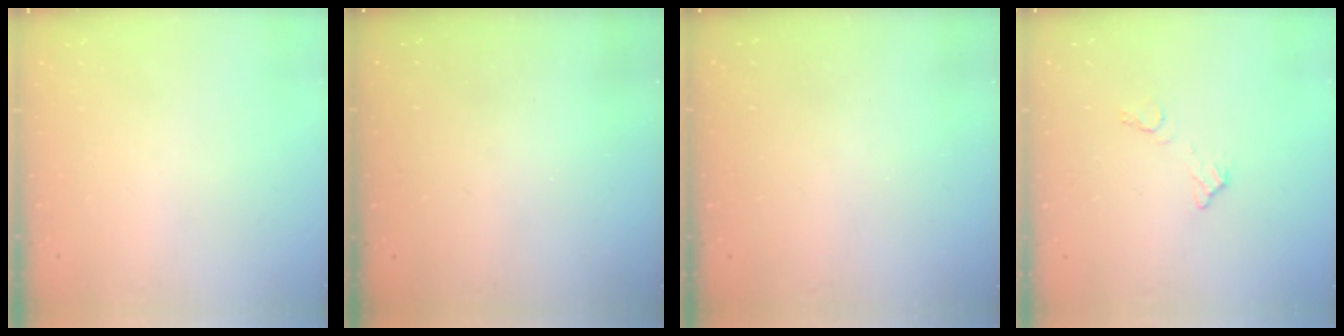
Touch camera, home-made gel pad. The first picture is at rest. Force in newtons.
{"total": 3.0, "press": 2.9, "slide": 0.8}
{"total": 3.1, "press": 3.1, "slide": 0.1}
{"total": 7.0, "press": 7.0, "slide": 0.4}